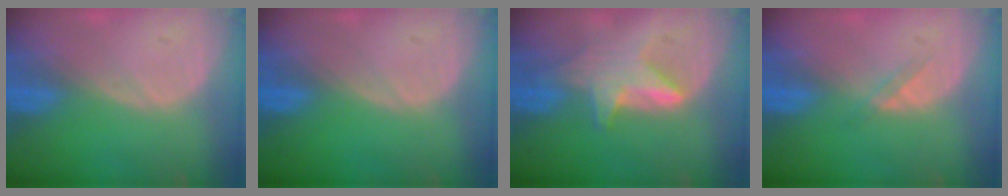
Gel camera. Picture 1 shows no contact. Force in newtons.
{"total": 0.0}
{"total": 5.9, "press": 5.8, "slide": 0.8}
{"total": 1.8, "press": 1.4, "slide": 1.0}